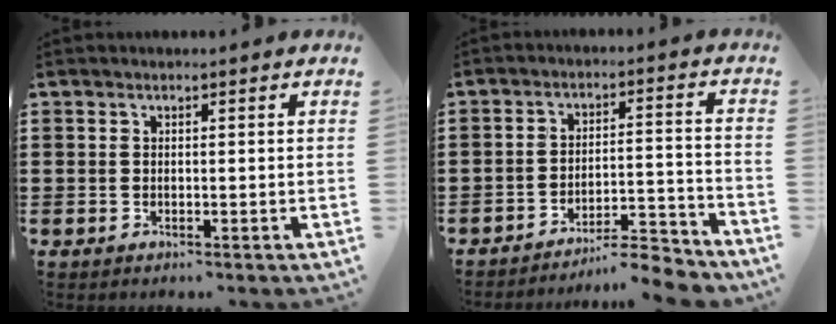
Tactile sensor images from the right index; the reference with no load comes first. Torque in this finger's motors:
{"motor_torque": [0.37, -0.25, -0.23, -0.04]}